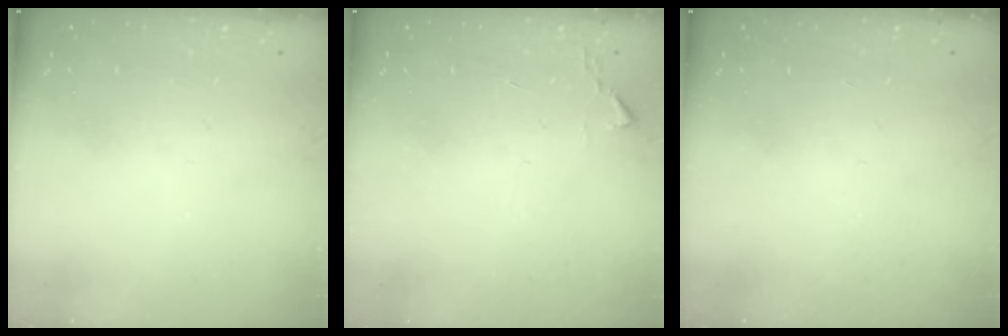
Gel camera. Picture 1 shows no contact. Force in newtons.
{"total": 2.4, "press": 2.4, "slide": 0.3}
{"total": 0.0}